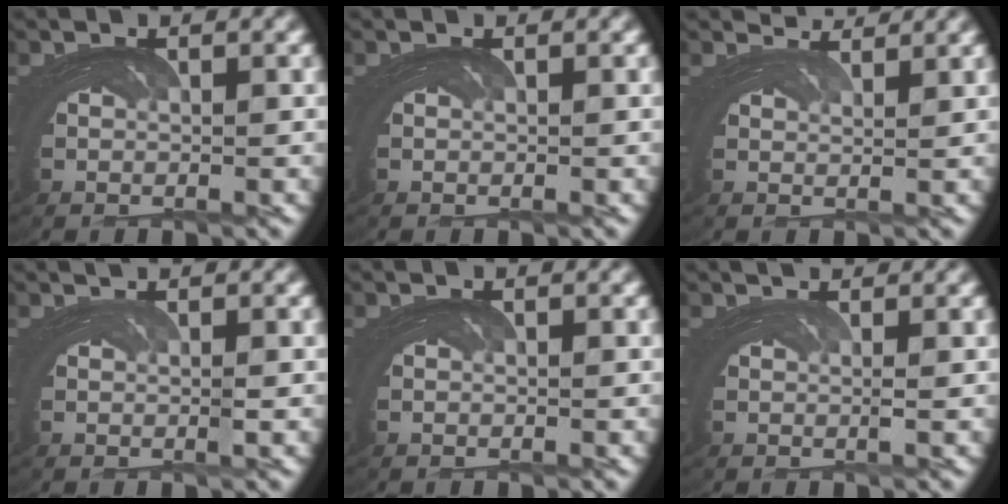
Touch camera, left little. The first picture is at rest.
{"total": 0.0}
{"total": 2.8, "force": [2.4, -1.3, -0.8], "torque": [0.027, 0.014, 0.032]}
{"total": 1.7, "force": [0.8, -1.2, -0.8], "torque": [0.023, 0.011, 0.006]}
{"total": 0.0}
{"total": 2.1, "force": [1.0, -1.6, -1.0], "torque": [0.028, 0.011, 0.010]}